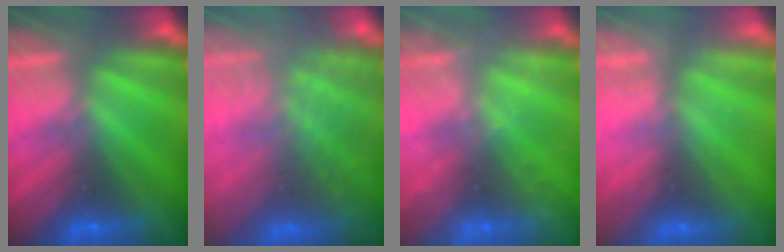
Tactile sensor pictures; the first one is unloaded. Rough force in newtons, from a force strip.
{"total": 11.2}
{"total": 2.3}
{"total": 2.2}